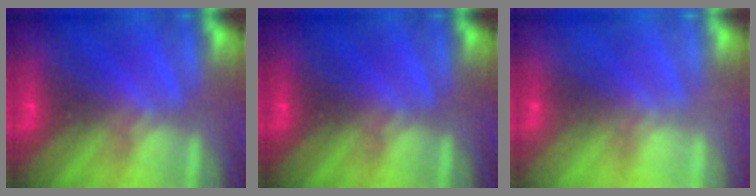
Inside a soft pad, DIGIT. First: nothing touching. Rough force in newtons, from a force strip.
{"total": 0.0}
{"total": 2.0}